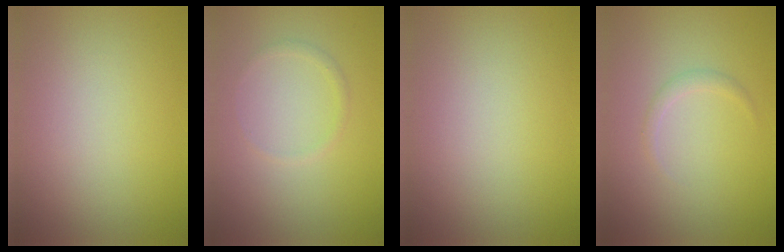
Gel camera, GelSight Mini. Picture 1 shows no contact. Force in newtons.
{"total": 0.7, "press": 0.7, "slide": 0.0}
{"total": 0.0}
{"total": 0.9, "press": 0.9, "slide": 0.1}